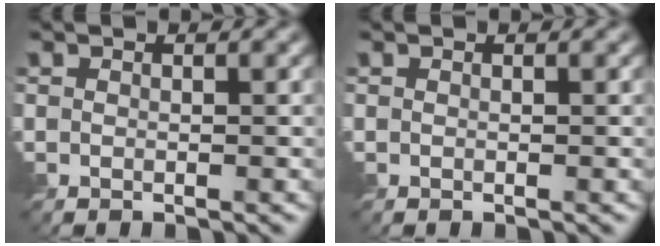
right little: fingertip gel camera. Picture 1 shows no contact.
{"total": 0.0}